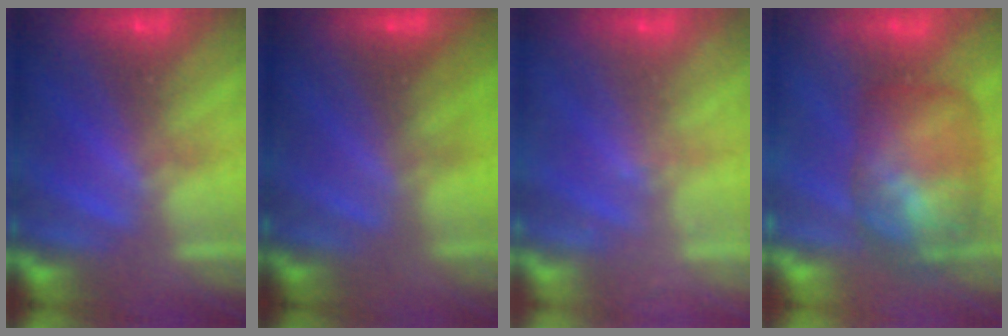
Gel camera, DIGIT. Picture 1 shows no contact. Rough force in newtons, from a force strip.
{"total": 2.0}
{"total": 2.4}
{"total": 5.7}